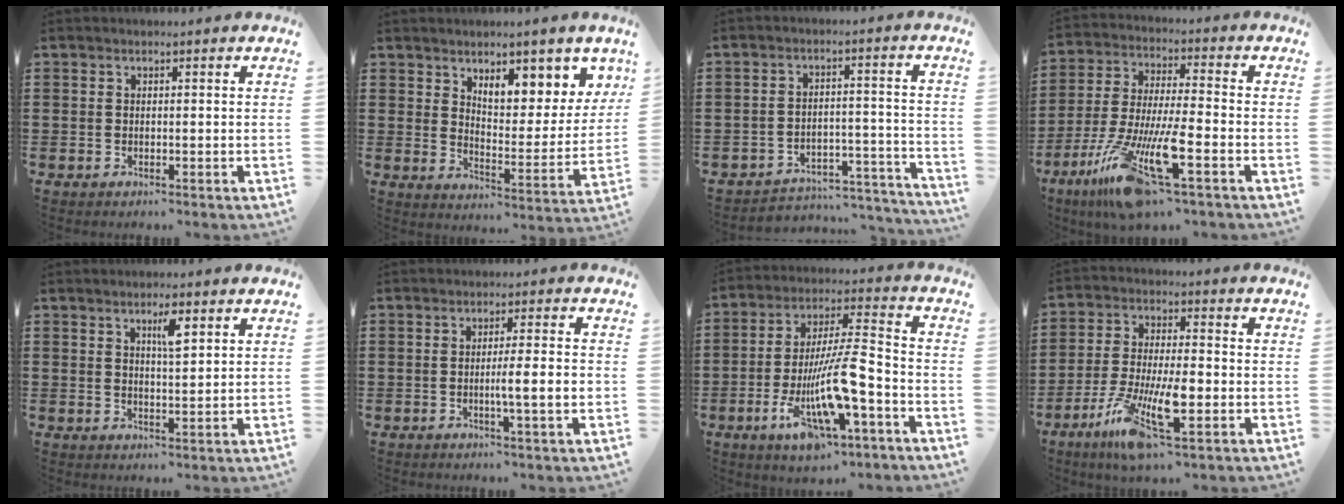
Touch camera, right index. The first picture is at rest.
{"total": 6.9, "force": [5.6, 2.9, 2.7], "torque": [-0.056, -0.034, 0.096]}
{"total": 4.5, "force": [-4.2, 1.2, 0.9], "torque": [-0.018, 0.007, -0.087]}
{"total": 14.5, "force": [-8.8, 1.9, 11.3], "torque": [-0.240, -0.004, -0.163]}
{"total": 3.6, "force": [1.9, 0.8, 3.0], "torque": [-0.047, 0.001, 0.026]}
{"total": 4.3, "force": [-0.8, -0.1, 4.2], "torque": [-0.071, -0.006, -0.017]}
{"total": 14.1, "force": [-6.1, 4.2, 12.0], "torque": [-0.227, -0.013, -0.113]}
{"total": 11.5, "force": [-4.9, 3.0, 10.0], "torque": [-0.220, -0.010, -0.094]}